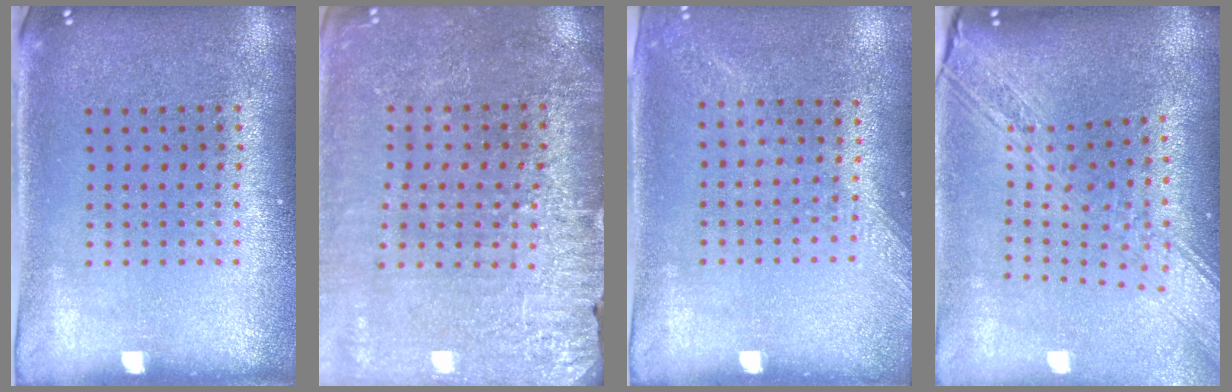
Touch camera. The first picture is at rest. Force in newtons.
{"total": 2.9, "press": 2.9, "slide": 0.3}
{"total": 1.3, "press": 1.2, "slide": 0.5}
{"total": 3.1, "press": 2.3, "slide": 2.0}